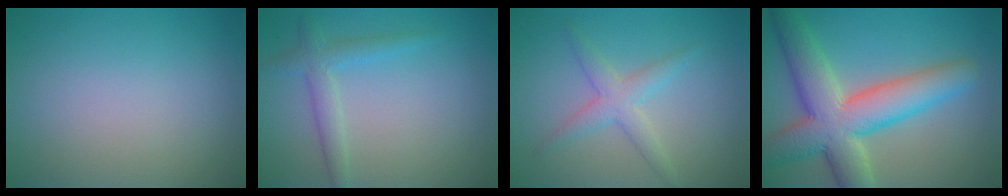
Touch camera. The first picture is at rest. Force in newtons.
{"total": 2.3, "press": 2.3, "slide": 0.0}
{"total": 2.6, "press": 2.6, "slide": 0.1}
{"total": 9.5, "press": 9.5, "slide": 0.7}